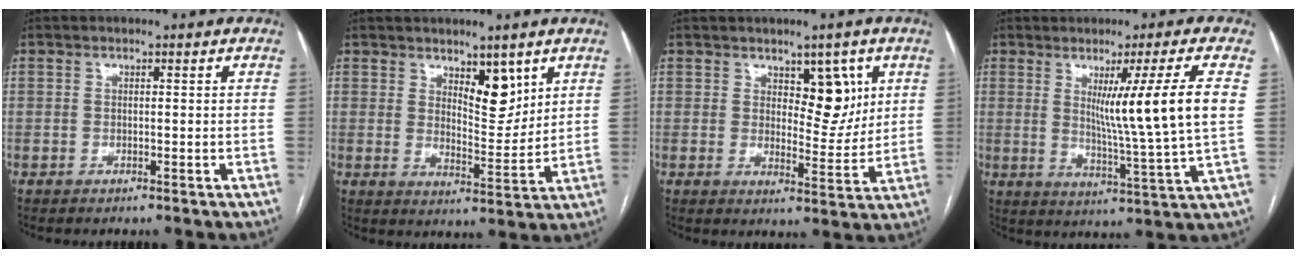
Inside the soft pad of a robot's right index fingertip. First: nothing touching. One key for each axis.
{"total": 6.5, "fx": 3.8, "fy": 2.6, "fz": 4.5, "tx": -0.069, "ty": -0.011, "tz": 0.064}
{"total": 6.8, "fx": 3.1, "fy": 3.2, "fz": 5.1, "tx": -0.065, "ty": 0.001, "tz": 0.050}
{"total": 11.7, "fx": 2.8, "fy": -2.7, "fz": 11.1, "tx": -0.169, "ty": -0.027, "tz": 0.051}